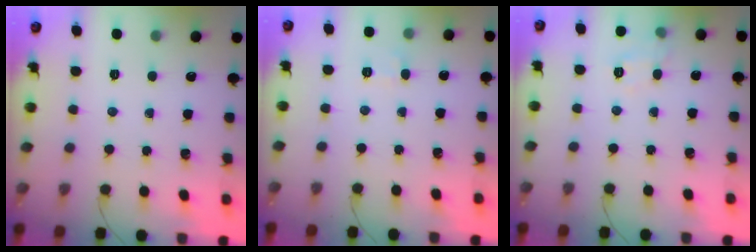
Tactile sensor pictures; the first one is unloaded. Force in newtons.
{"total": 4.8, "press": 4.6, "slide": 1.3}
{"total": 8.1, "press": 8.1, "slide": 0.9}